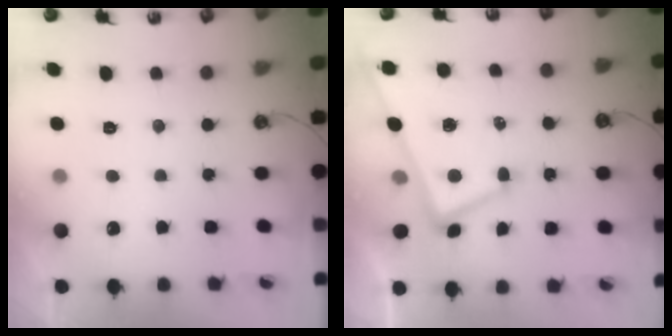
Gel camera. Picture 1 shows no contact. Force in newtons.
{"total": 2.1, "press": 2.0, "slide": 0.7}